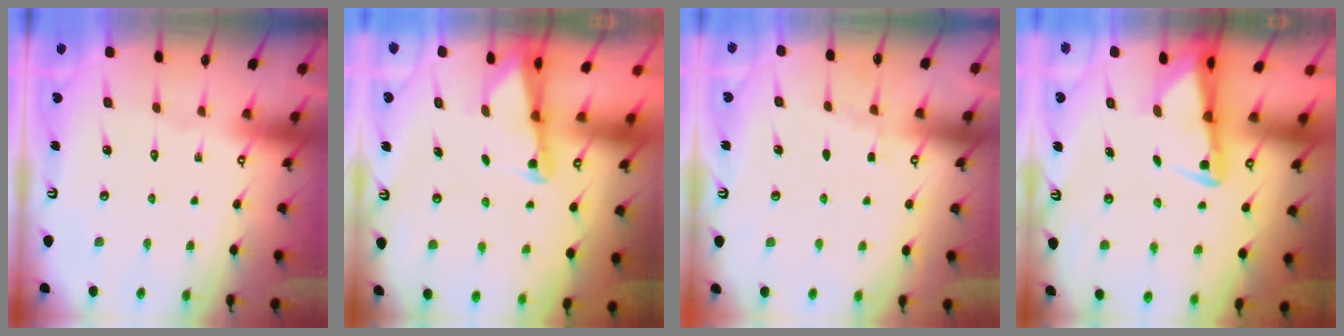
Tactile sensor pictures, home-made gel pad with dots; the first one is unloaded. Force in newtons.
{"total": 1.8, "press": 1.7, "slide": 0.3}
{"total": 3.4, "press": 3.4, "slide": 0.5}
{"total": 3.3, "press": 3.2, "slide": 0.7}